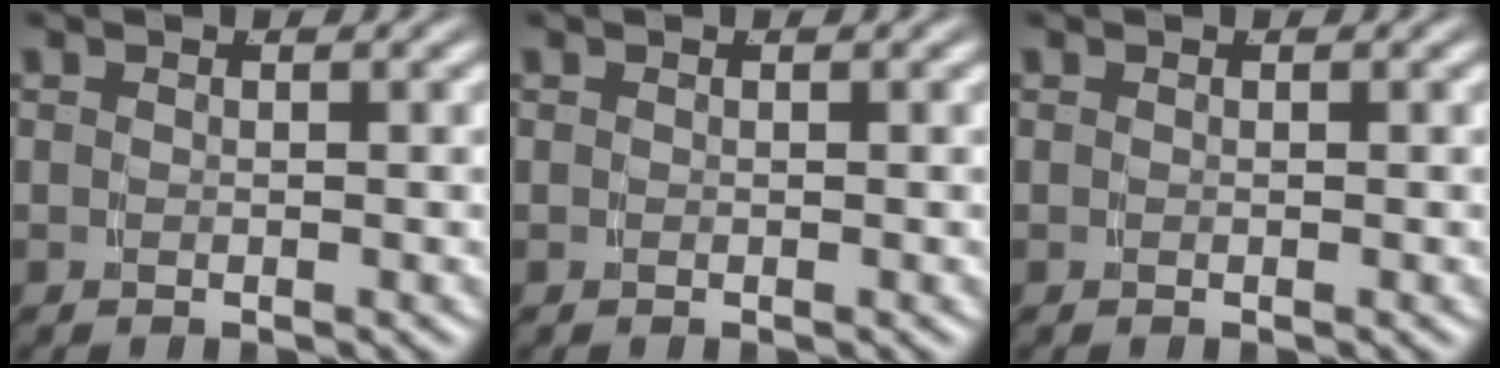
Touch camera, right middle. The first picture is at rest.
{"total": 0.0}
{"total": 0.0}